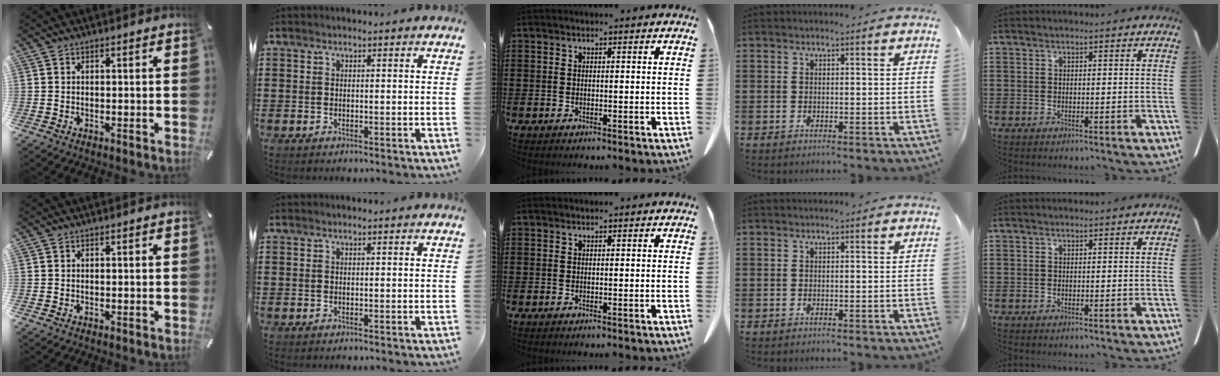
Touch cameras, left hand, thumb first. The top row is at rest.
{}